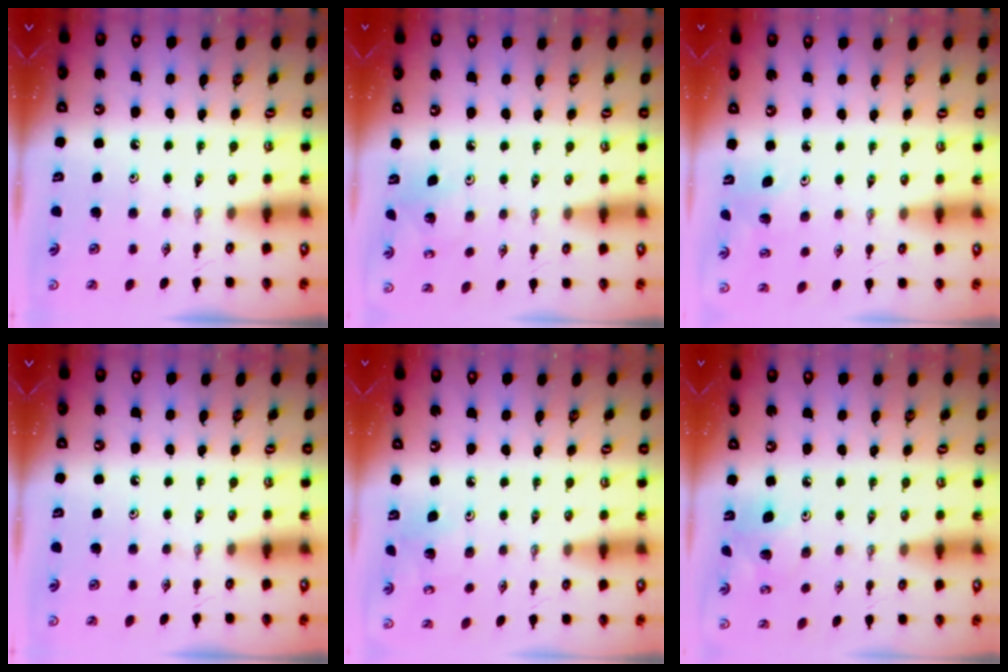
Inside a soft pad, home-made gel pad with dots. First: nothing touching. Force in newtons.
{"total": 3.5, "press": 3.5, "slide": 0.1}
{"total": 3.1, "press": 2.4, "slide": 2.0}
{"total": 0.0}
{"total": 3.7, "press": 3.5, "slide": 1.4}
{"total": 7.1, "press": 6.9, "slide": 1.6}